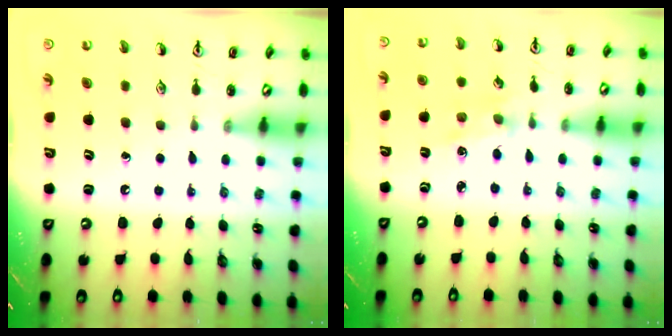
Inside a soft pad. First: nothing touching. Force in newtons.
{"total": 1.2, "press": 1.2, "slide": 0.3}